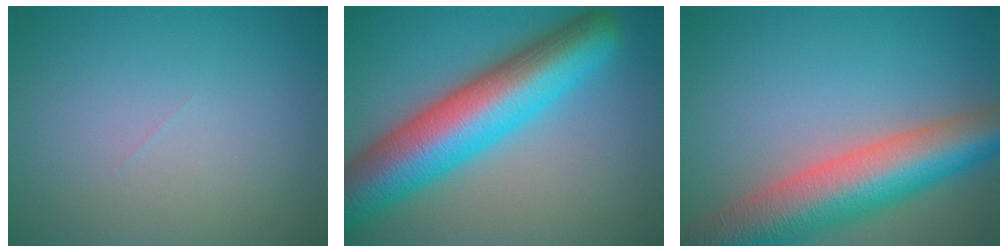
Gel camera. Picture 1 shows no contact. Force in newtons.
{"total": 11.8, "press": 11.8, "slide": 0.3}
{"total": 11.0, "press": 10.9, "slide": 0.9}